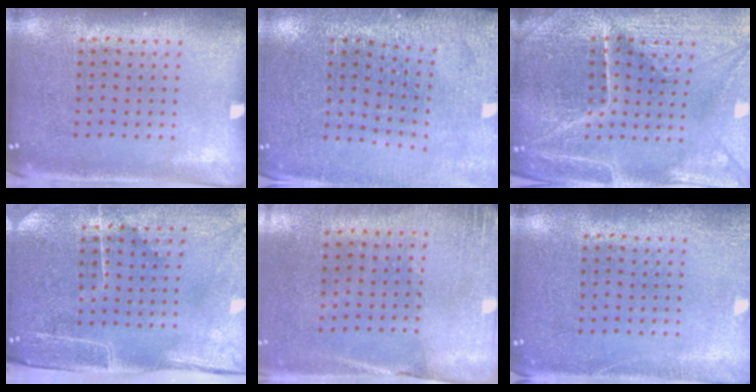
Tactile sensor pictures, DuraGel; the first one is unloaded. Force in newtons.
{"total": 2.8, "press": 2.8, "slide": 0.1}
{"total": 5.3, "press": 4.9, "slide": 1.9}
{"total": 4.6, "press": 3.8, "slide": 2.5}
{"total": 2.6, "press": 2.3, "slide": 1.1}
{"total": 2.1, "press": 2.1, "slide": 0.3}